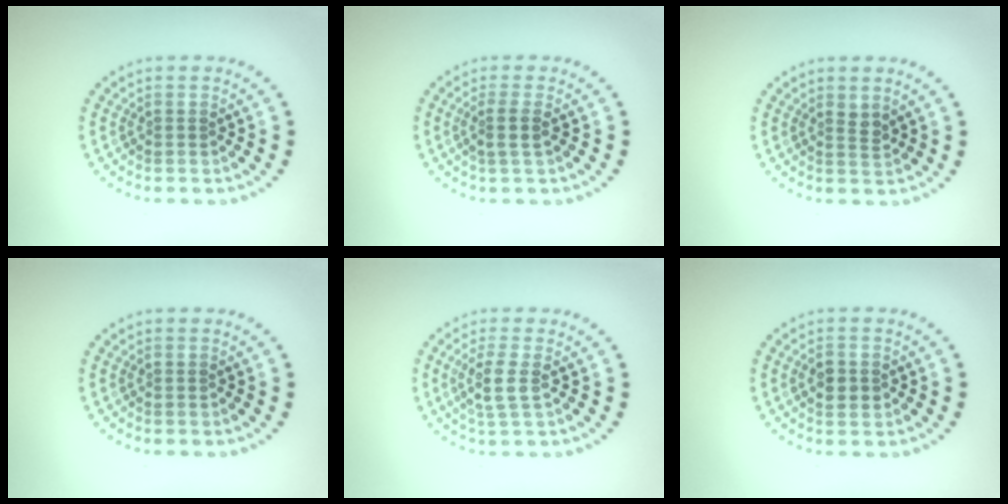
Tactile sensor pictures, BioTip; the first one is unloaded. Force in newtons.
{"total": 1.7, "press": 1.4, "slide": 0.9}
{"total": 1.2, "press": 0.9, "slide": 0.8}
{"total": 0.0}
{"total": 2.4, "press": 2.0, "slide": 1.3}
{"total": 2.4, "press": 2.3, "slide": 0.2}